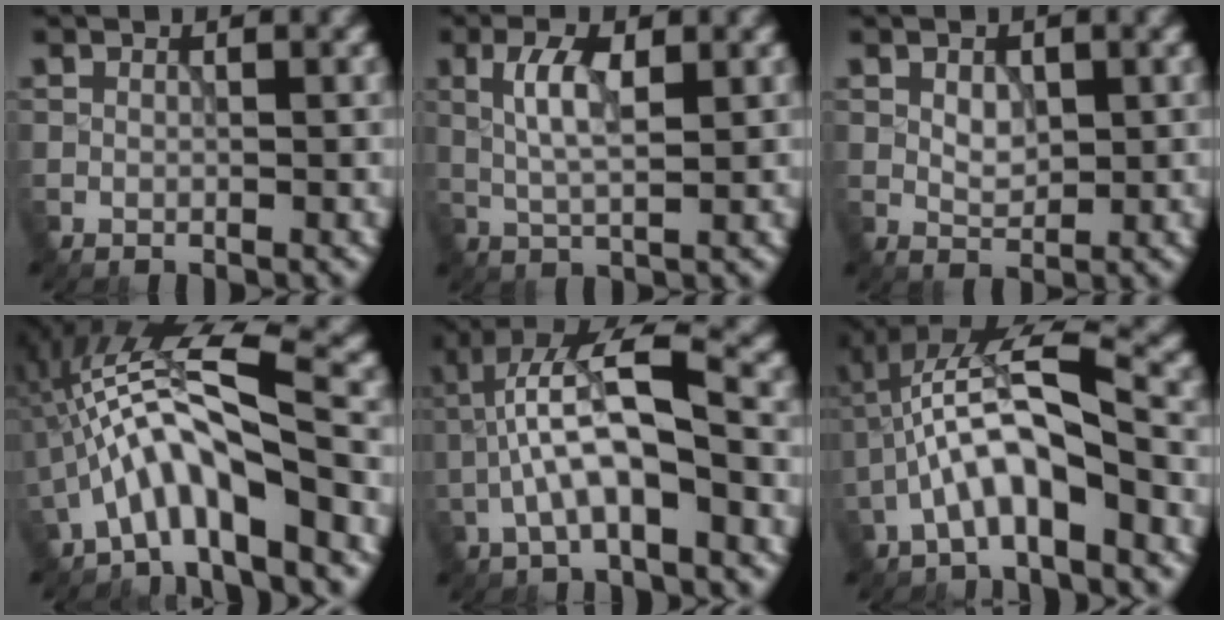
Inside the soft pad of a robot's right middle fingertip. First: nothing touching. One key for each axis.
{"total": 3.7, "fx": 0.9, "fy": 1.3, "fz": 3.3, "tx": -0.068, "ty": 0.003, "tz": 0.017}
{"total": 1.8, "fx": 0.4, "fy": 1.2, "fz": 1.3, "tx": -0.021, "ty": 0.000, "tz": 0.008}
{"total": 7.4, "fx": -2.9, "fy": 1.7, "fz": 6.6, "tx": -0.119, "ty": 0.024, "tz": -0.059}
{"total": 7.1, "fx": -1.7, "fy": 2.3, "fz": 6.5, "tx": -0.123, "ty": 0.024, "tz": -0.034}
{"total": 6.2, "fx": -2.3, "fy": 1.9, "fz": 5.5, "tx": -0.103, "ty": 0.024, "tz": -0.043}